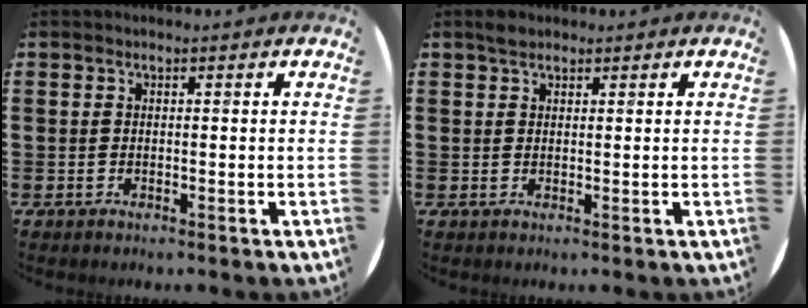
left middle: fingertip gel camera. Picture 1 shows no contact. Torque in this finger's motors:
{"motor_torque": [0.34, -0.30, 0.02, 0.02]}